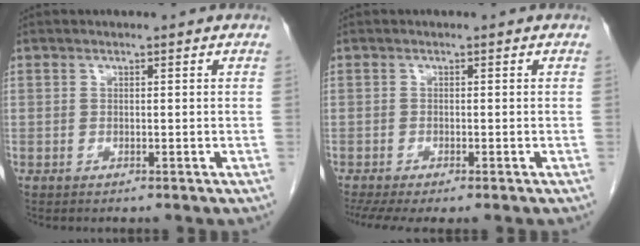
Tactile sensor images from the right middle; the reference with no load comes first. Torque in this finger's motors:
{"motor_torque": [1.17, -0.97, 0.41, 0.11]}